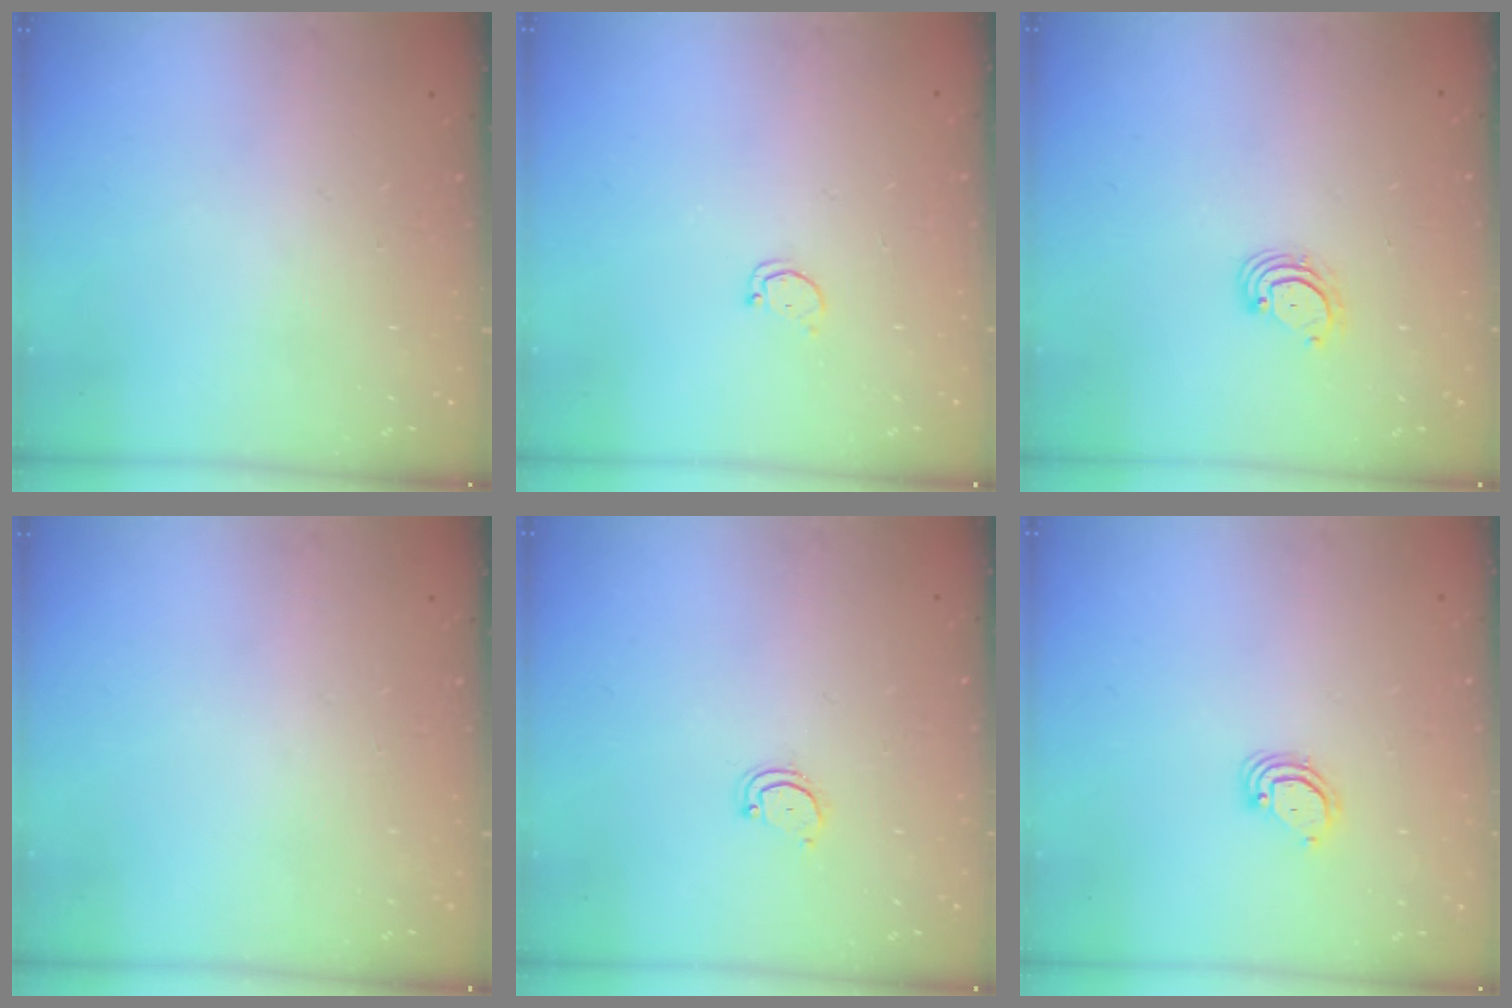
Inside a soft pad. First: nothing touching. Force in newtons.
{"total": 1.7, "press": 1.7, "slide": 0.2}
{"total": 2.9, "press": 2.9, "slide": 0.4}
{"total": 0.0}
{"total": 3.5, "press": 3.5, "slide": 0.5}
{"total": 3.6, "press": 3.6, "slide": 0.3}